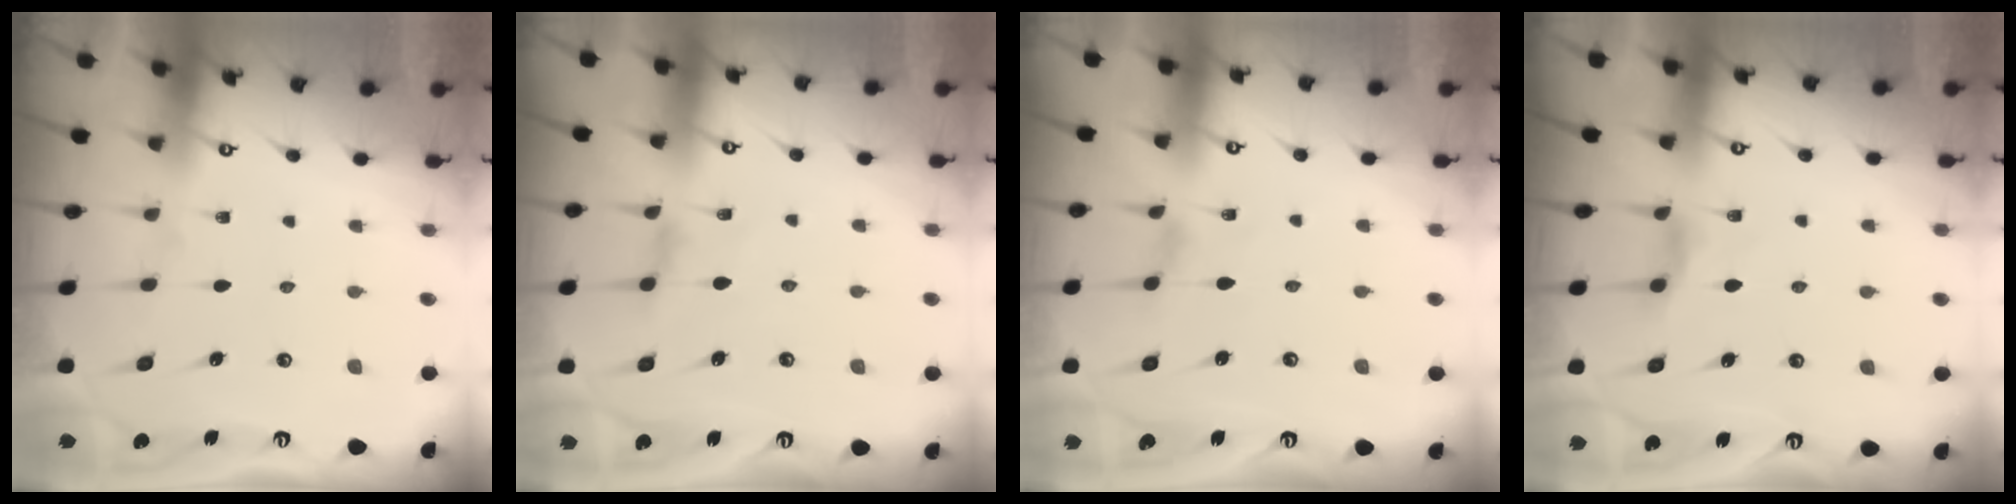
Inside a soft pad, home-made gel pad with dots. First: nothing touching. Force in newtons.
{"total": 1.9, "press": 1.8, "slide": 0.5}
{"total": 0.0}
{"total": 5.6, "press": 5.5, "slide": 0.7}